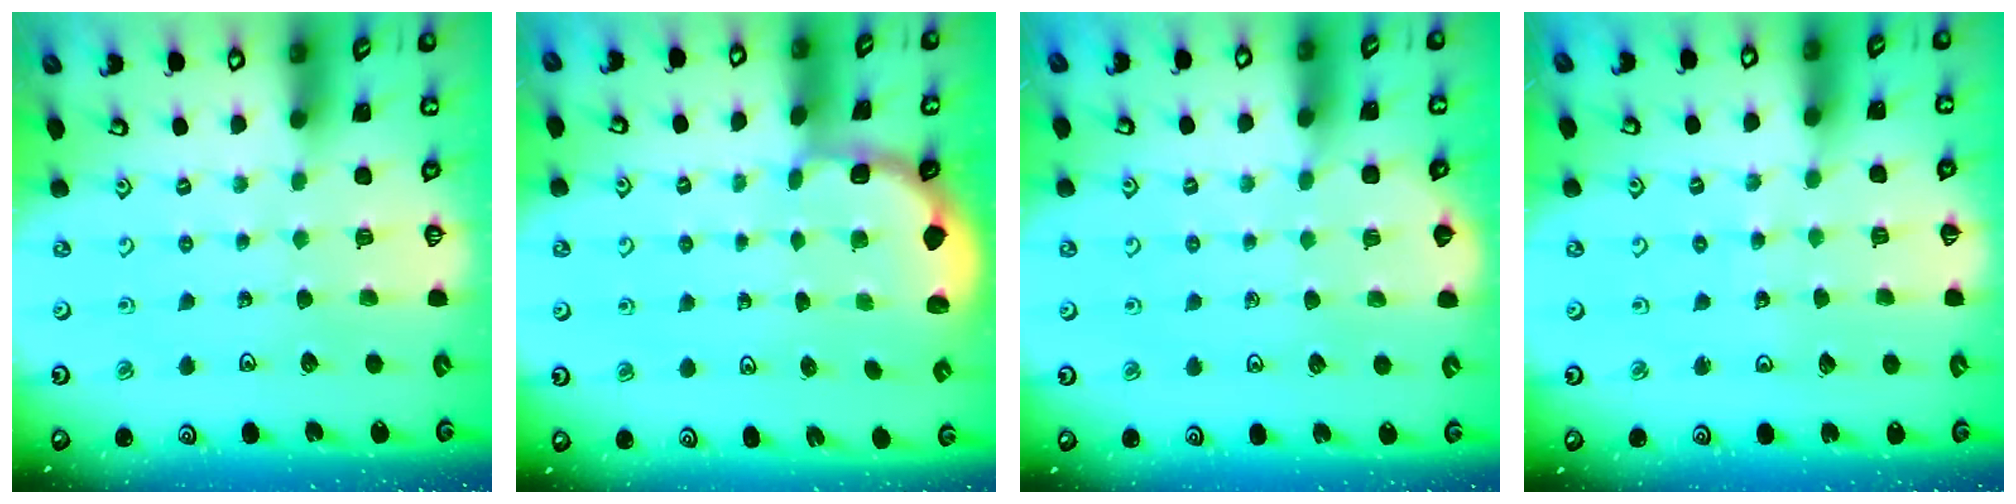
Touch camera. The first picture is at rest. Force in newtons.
{"total": 1.8, "press": 1.6, "slide": 0.8}
{"total": 1.5, "press": 1.5, "slide": 0.3}
{"total": 4.9, "press": 4.9, "slide": 0.6}